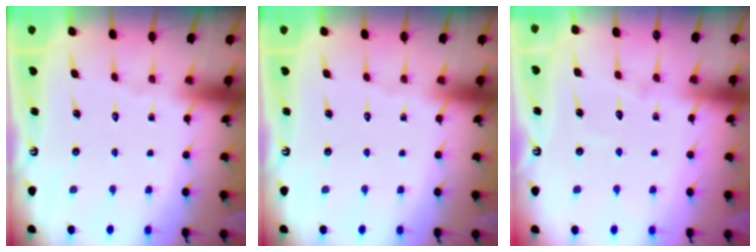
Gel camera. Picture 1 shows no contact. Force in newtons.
{"total": 0.0}
{"total": 5.1, "press": 5.1, "slide": 0.5}